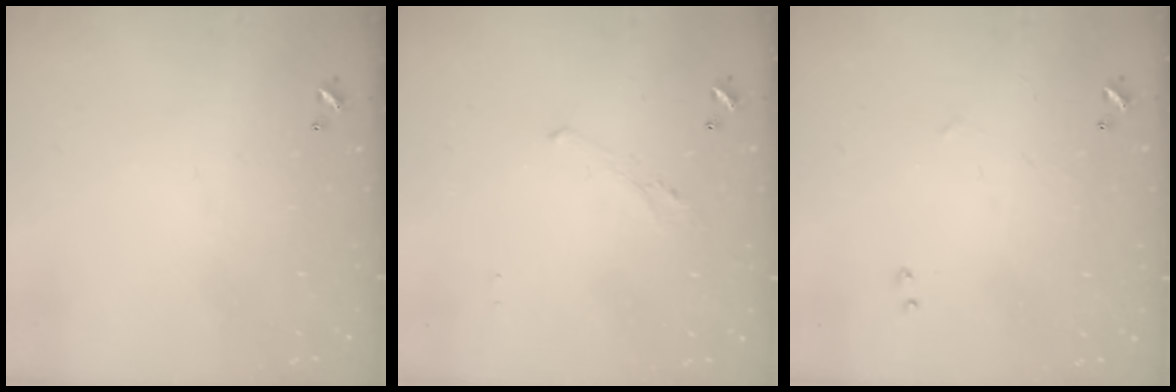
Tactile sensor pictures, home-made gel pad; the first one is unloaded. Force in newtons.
{"total": 0.8, "press": 0.4, "slide": 0.7}
{"total": 2.5, "press": 2.4, "slide": 0.4}